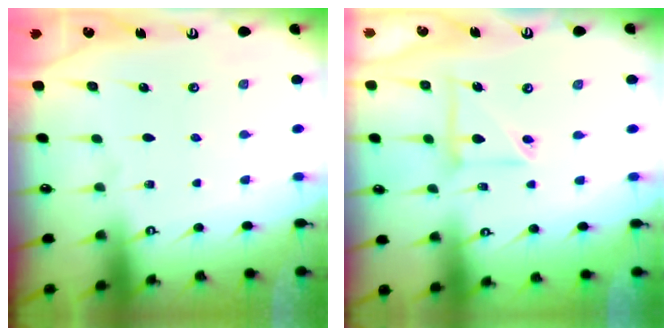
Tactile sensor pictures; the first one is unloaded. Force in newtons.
{"total": 10.1, "press": 10.0, "slide": 1.1}